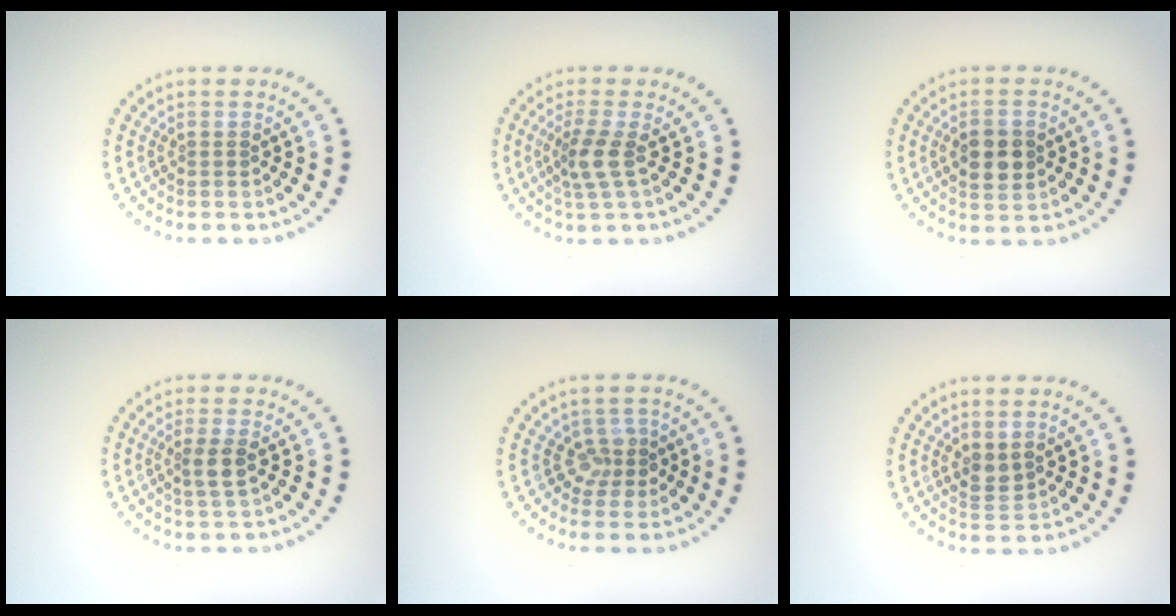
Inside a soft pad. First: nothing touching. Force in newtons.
{"total": 2.5, "press": 1.9, "slide": 1.6}
{"total": 3.5, "press": 3.5, "slide": 0.1}
{"total": 1.9, "press": 1.6, "slide": 1.1}
{"total": 2.1, "press": 1.7, "slide": 1.3}
{"total": 1.6, "press": 1.5, "slide": 0.5}